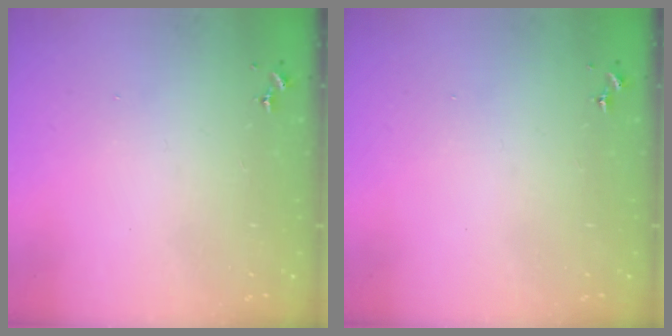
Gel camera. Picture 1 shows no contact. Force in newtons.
{"total": 0.0}